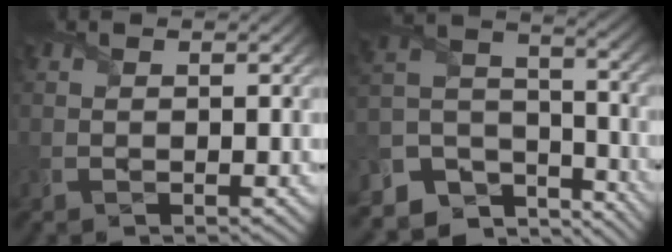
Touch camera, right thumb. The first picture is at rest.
{"total": 11.2, "force": [-7.9, 6.5, 4.3], "torque": [-0.119, -0.017, -0.142]}